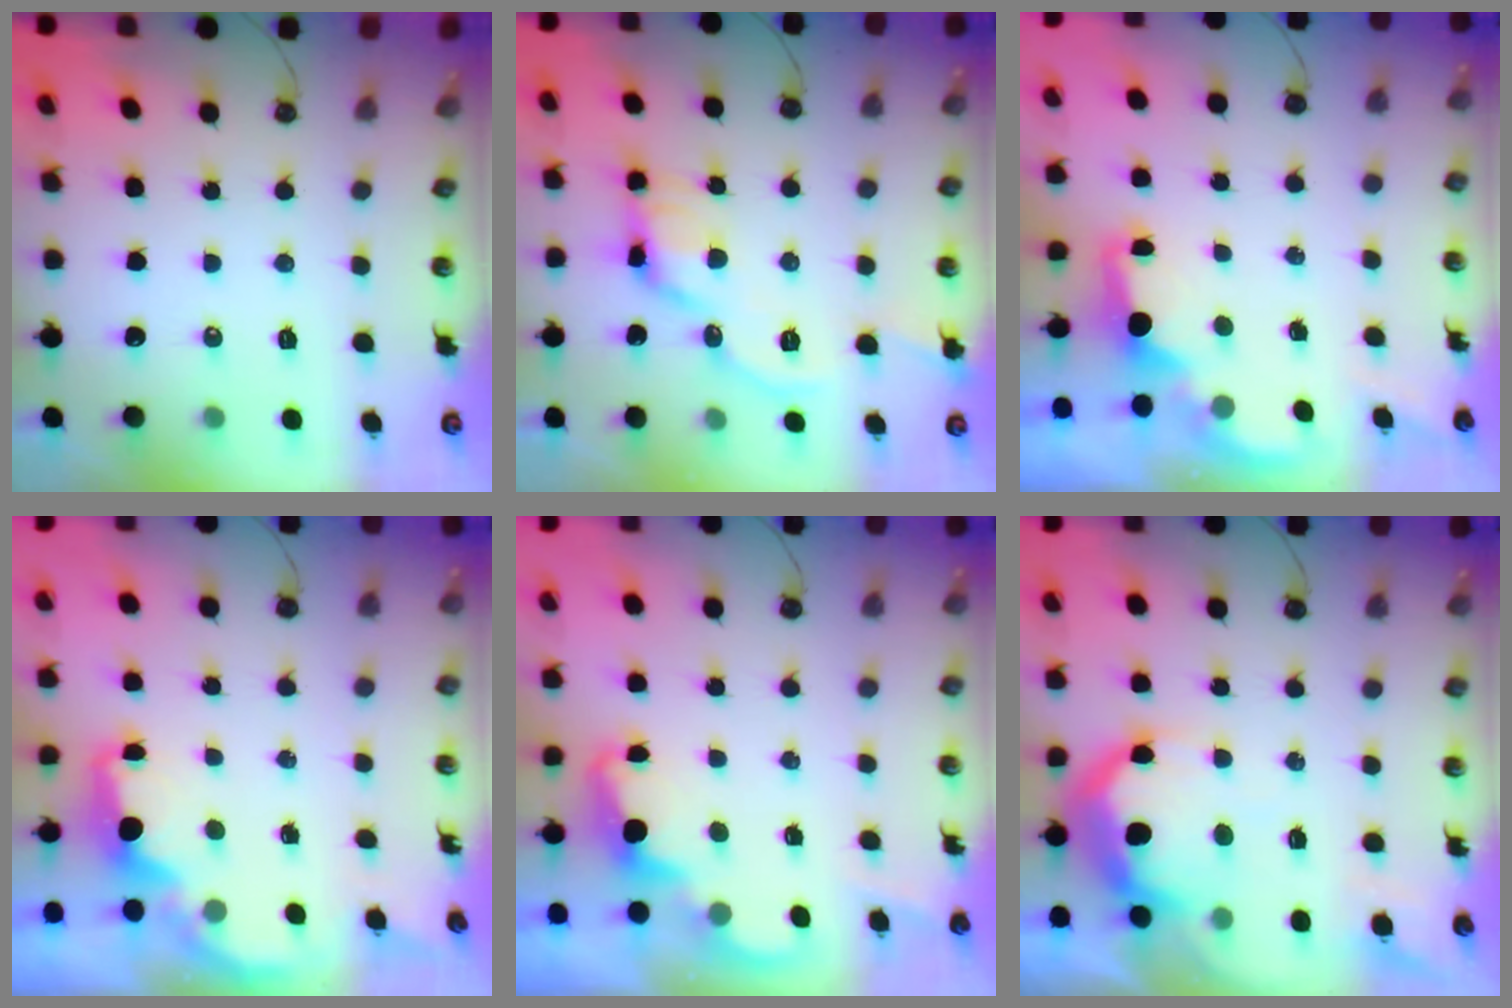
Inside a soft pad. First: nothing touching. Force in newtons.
{"total": 10.1, "press": 10.0, "slide": 1.4}
{"total": 1.7, "press": 1.5, "slide": 0.7}
{"total": 2.5, "press": 2.4, "slide": 0.8}
{"total": 2.5, "press": 2.4, "slide": 0.5}
{"total": 18.5, "press": 18.4, "slide": 1.4}